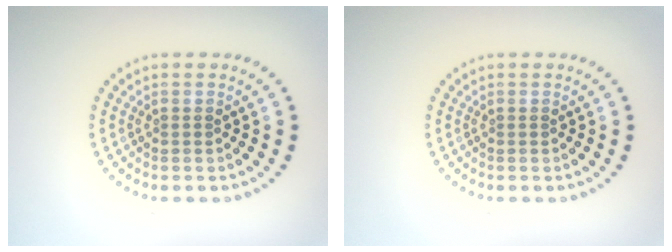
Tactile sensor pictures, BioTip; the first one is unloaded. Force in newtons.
{"total": 0.0}